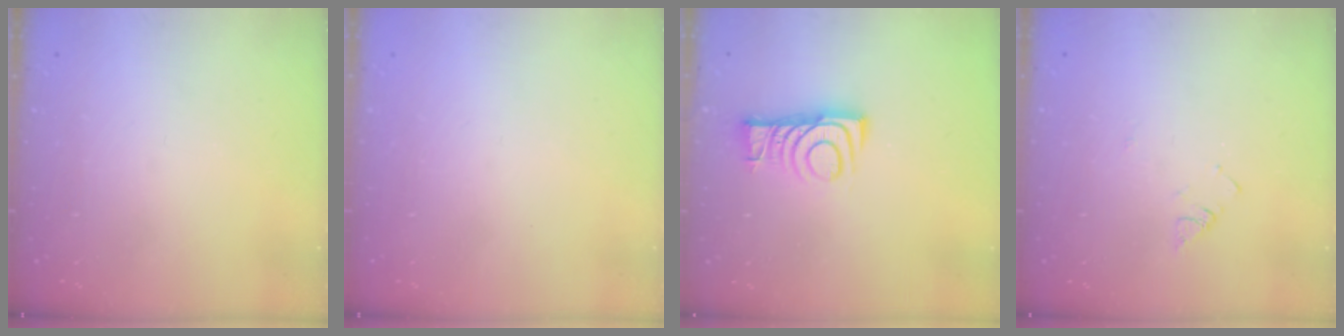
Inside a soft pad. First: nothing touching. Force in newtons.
{"total": 1.5, "press": 1.5, "slide": 0.1}
{"total": 8.0, "press": 7.9, "slide": 0.5}
{"total": 3.1, "press": 3.1, "slide": 0.5}